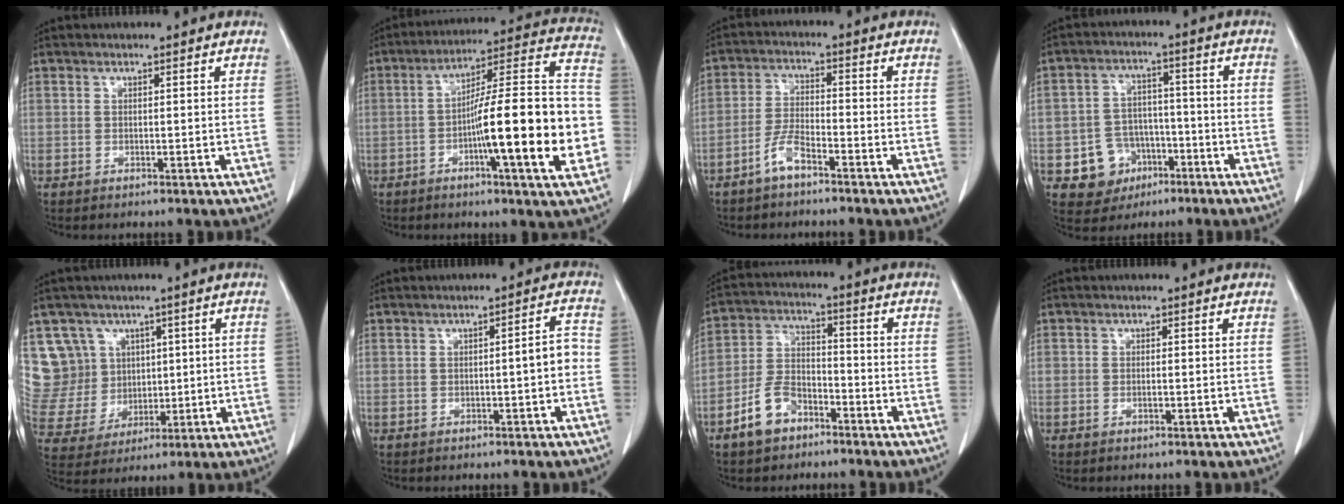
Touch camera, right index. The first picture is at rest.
{"total": 20.4, "force": [-5.0, 1.4, 19.8], "torque": [-0.254, 0.016, -0.074]}
{"total": 4.4, "force": [-3.2, 1.0, 2.9], "torque": [-0.064, 0.006, -0.063]}
{"total": 8.0, "force": [-3.3, 7.1, 1.9], "torque": [-0.030, 0.017, -0.040]}
{"total": 10.6, "force": [4.6, 9.5, 1.1], "torque": [-0.044, 0.051, 0.113]}
{"total": 3.1, "force": [-0.5, 0.4, 3.0], "torque": [-0.038, 0.012, -0.006]}
{"total": 7.8, "force": [-4.9, 4.6, 4.1], "torque": [-0.095, 0.015, -0.088]}
{"total": 0.8, "force": [-0.2, 0.4, 0.6], "torque": [-0.014, -0.001, -0.002]}